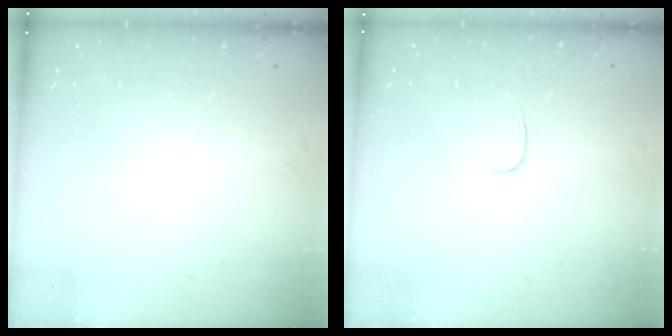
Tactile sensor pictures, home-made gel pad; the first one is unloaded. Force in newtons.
{"total": 3.8, "press": 3.8, "slide": 0.4}